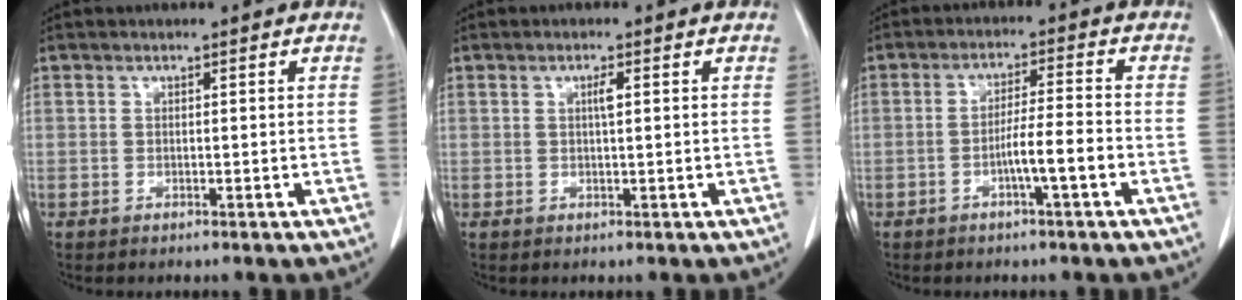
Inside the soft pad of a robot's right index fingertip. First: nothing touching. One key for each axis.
{"total": 1.4, "fx": 0.4, "fy": 0.1, "fz": 1.3, "tx": -0.025, "ty": 0.002, "tz": 0.006}
{"total": 5.3, "fx": -2.2, "fy": -0.2, "fz": 4.9, "tx": -0.085, "ty": 0.004, "tz": -0.039}